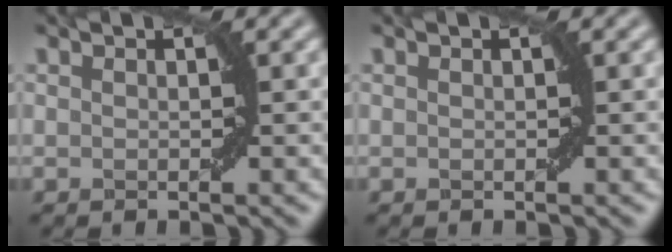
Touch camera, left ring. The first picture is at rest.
{"total": 0.0}